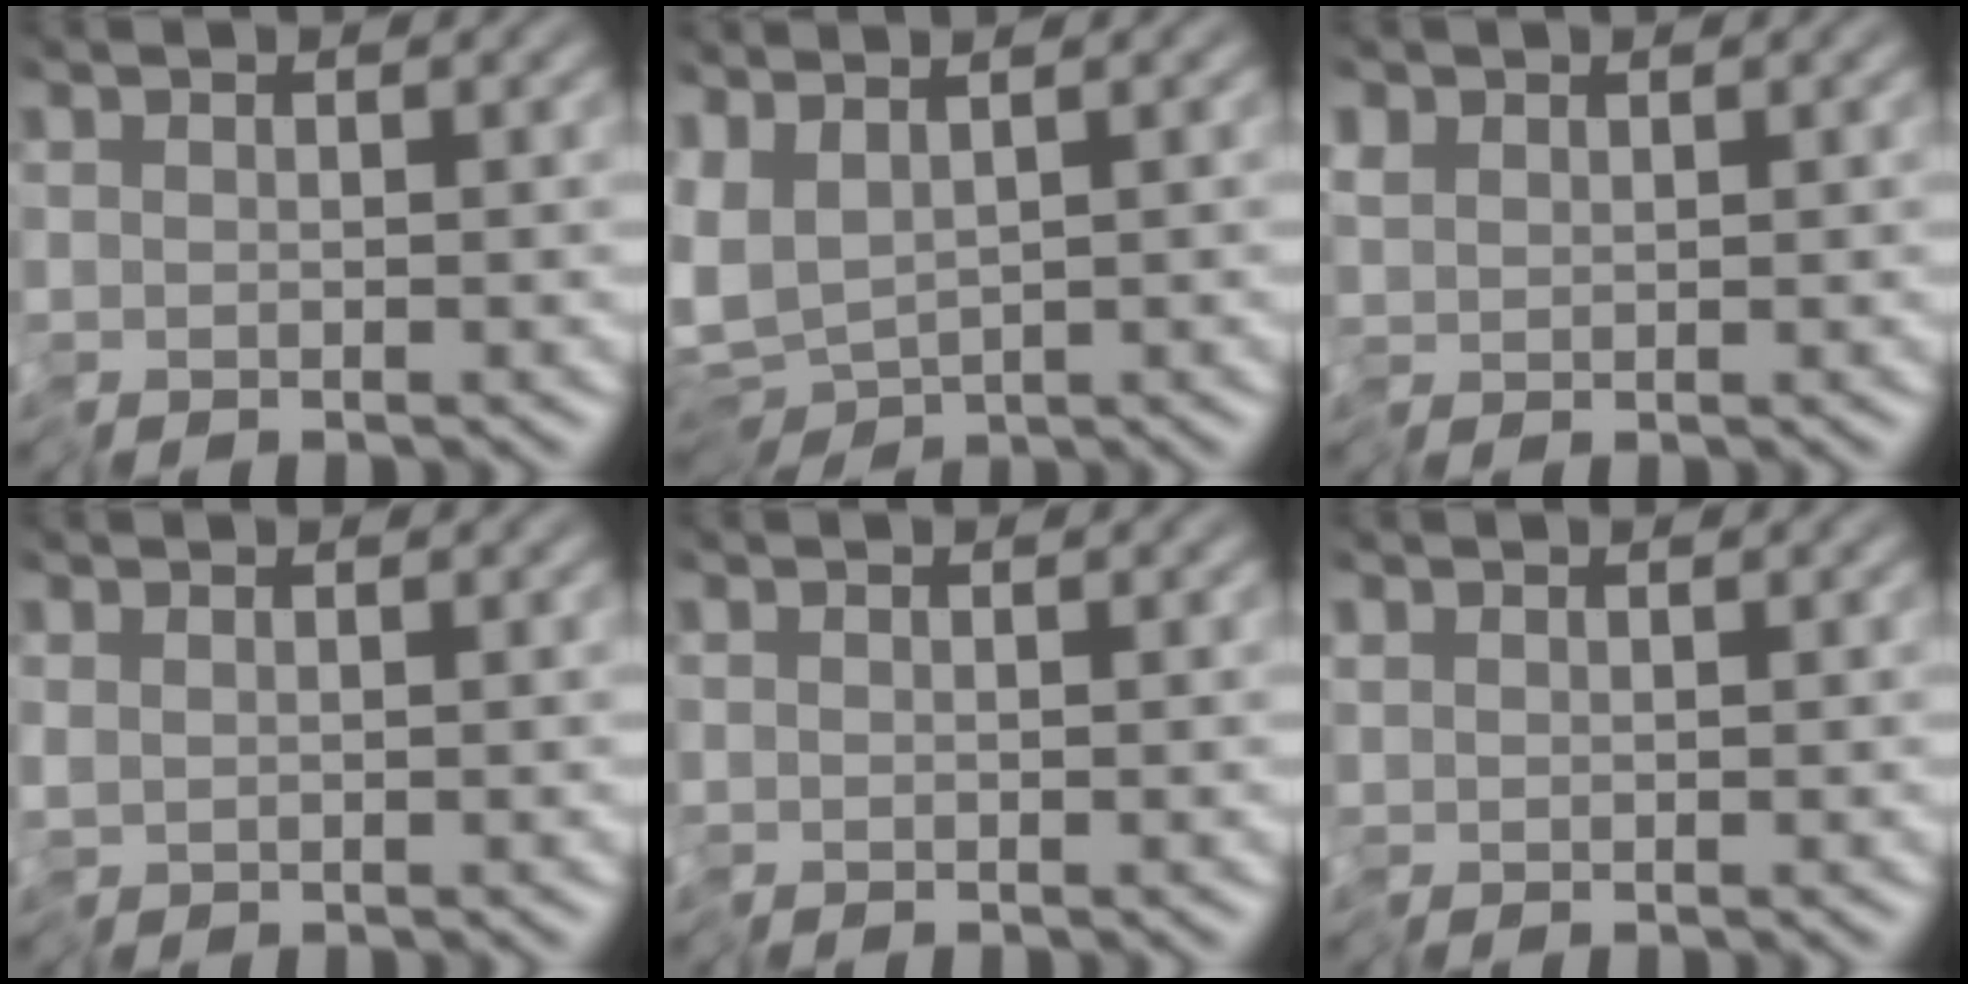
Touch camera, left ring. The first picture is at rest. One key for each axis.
{"total": 5.6, "fx": 0.4, "fy": 3.0, "fz": 4.7, "tx": -0.109, "ty": -0.012, "tz": 0.019}
{"total": 0.6, "fx": 0.2, "fy": 0.6, "fz": 0.2, "tx": -0.001, "ty": 0.001, "tz": 0.002}
{"total": 0.0}
{"total": 0.0}
{"total": 0.0}